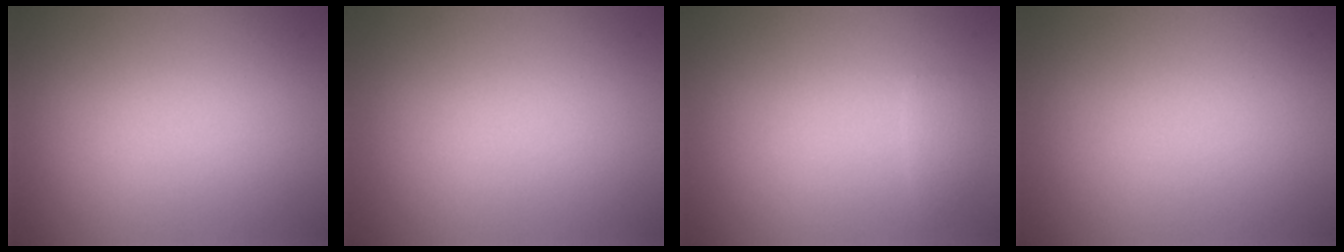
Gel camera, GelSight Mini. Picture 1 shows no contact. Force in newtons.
{"total": 0.0}
{"total": 1.0, "press": 1.0, "slide": 0.1}
{"total": 0.0}